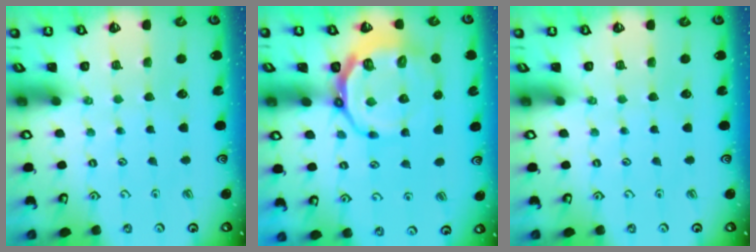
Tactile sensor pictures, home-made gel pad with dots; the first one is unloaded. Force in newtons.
{"total": 11.6, "press": 11.1, "slide": 3.5}
{"total": 0.0}